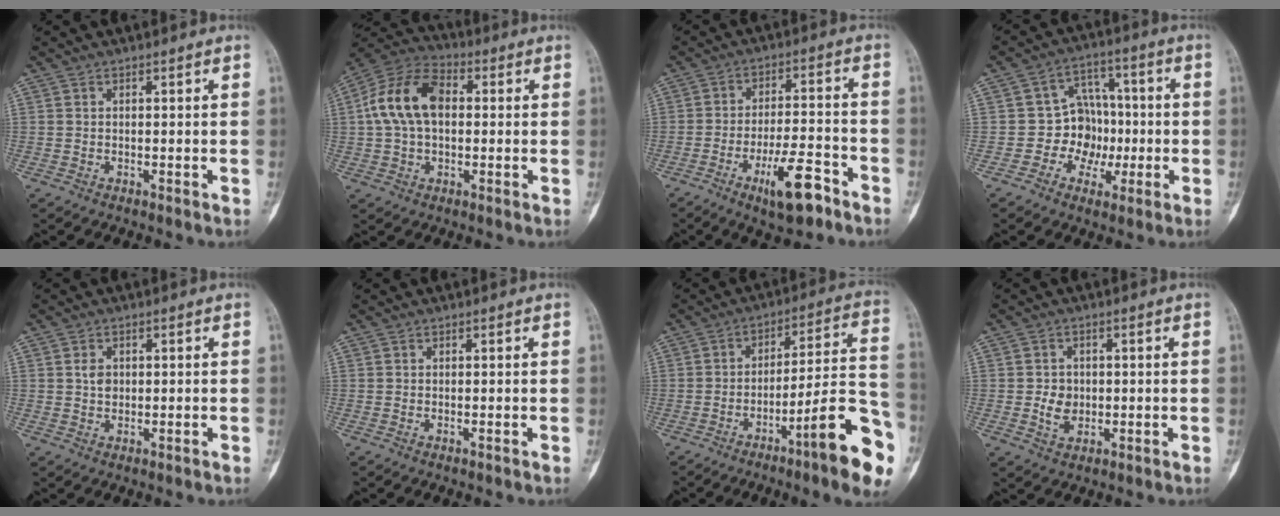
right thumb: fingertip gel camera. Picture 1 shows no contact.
{"total": 13.4, "force": [1.4, 8.5, 10.2], "torque": [-0.193, 0.033, 0.017]}
{"total": 10.8, "force": [-6.2, 3.3, 8.1], "torque": [-0.131, 0.033, -0.098]}
{"total": 9.1, "force": [-1.5, 8.1, 4.0], "torque": [-0.007, 0.032, -0.032]}
{"total": 2.1, "force": [0.2, 1.6, 1.4], "torque": [-0.018, 0.002, 0.004]}
{"total": 0.0}
{"total": 17.4, "force": [-8.3, 2.2, 15.2], "torque": [-0.198, 0.056, -0.121]}
{"total": 4.0, "force": [-0.4, 3.3, 2.3], "torque": [-0.028, 0.002, -0.004]}